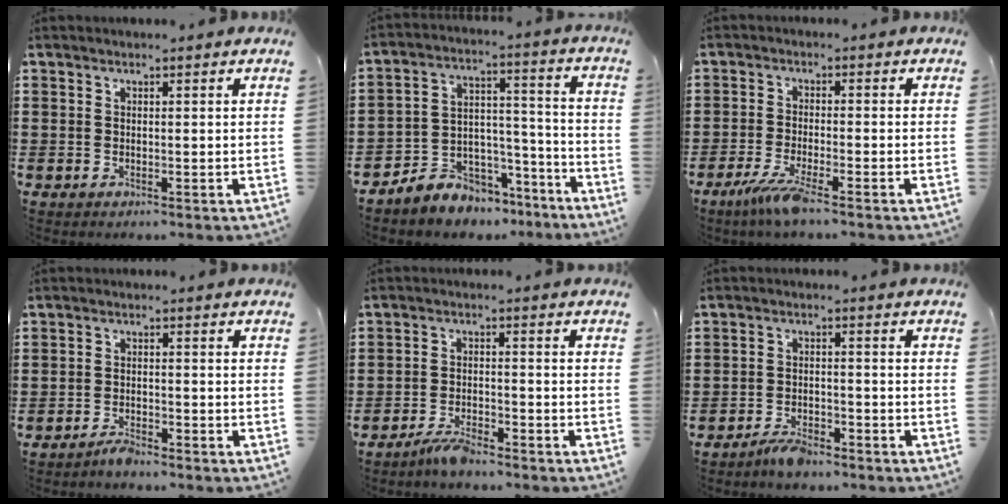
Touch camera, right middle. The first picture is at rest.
{"total": 5.8, "force": [-5.1, 2.7, -0.5], "torque": [-0.003, 0.009, -0.103]}
{"total": 4.7, "force": [-3.2, 0.2, 3.4], "torque": [-0.074, -0.016, -0.059]}
{"total": 2.0, "force": [-1.9, 0.3, 0.7], "torque": [-0.015, 0.003, -0.036]}
{"total": 3.4, "force": [-3.0, 0.5, 1.4], "torque": [-0.032, 0.006, -0.061]}
{"total": 3.1, "force": [-2.7, 0.8, 1.2], "torque": [-0.028, 0.006, -0.056]}